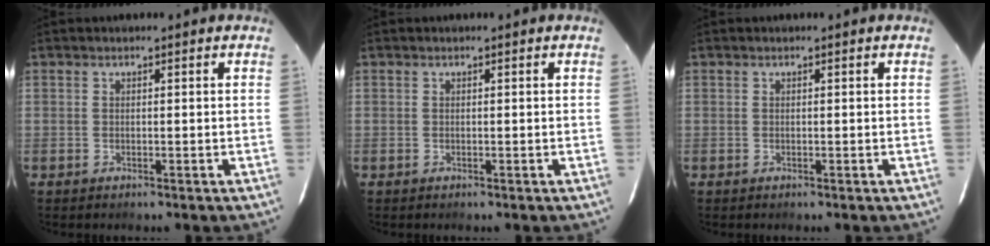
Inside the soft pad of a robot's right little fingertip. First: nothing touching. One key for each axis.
{"total": 0.0}
{"total": 0.0}